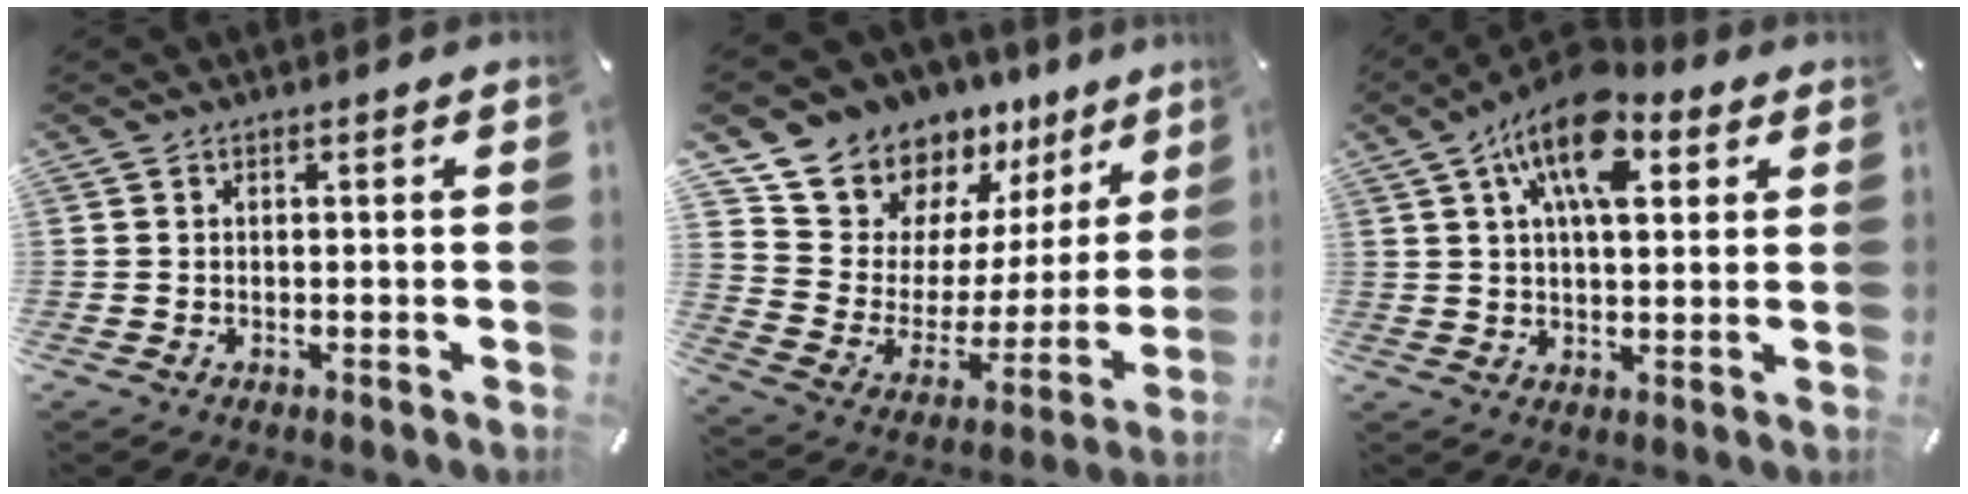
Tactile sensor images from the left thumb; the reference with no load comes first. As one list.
[{"total": 12.8, "force": [11.1, 6.4, 0.0], "torque": [-0.018, -0.128, 0.202]}, {"total": 13.9, "force": [6.3, 6.7, 10.4], "torque": [-0.174, -0.014, 0.107]}]